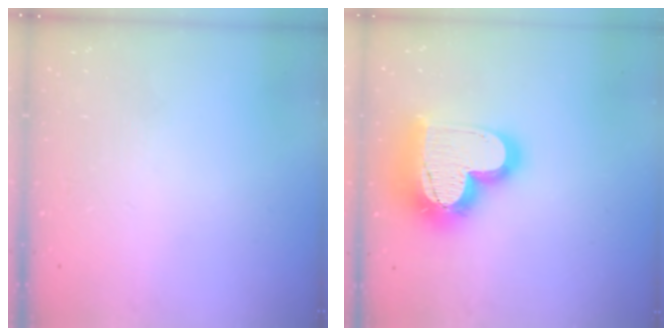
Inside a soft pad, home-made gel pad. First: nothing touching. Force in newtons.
{"total": 24.6, "press": 24.5, "slide": 1.8}